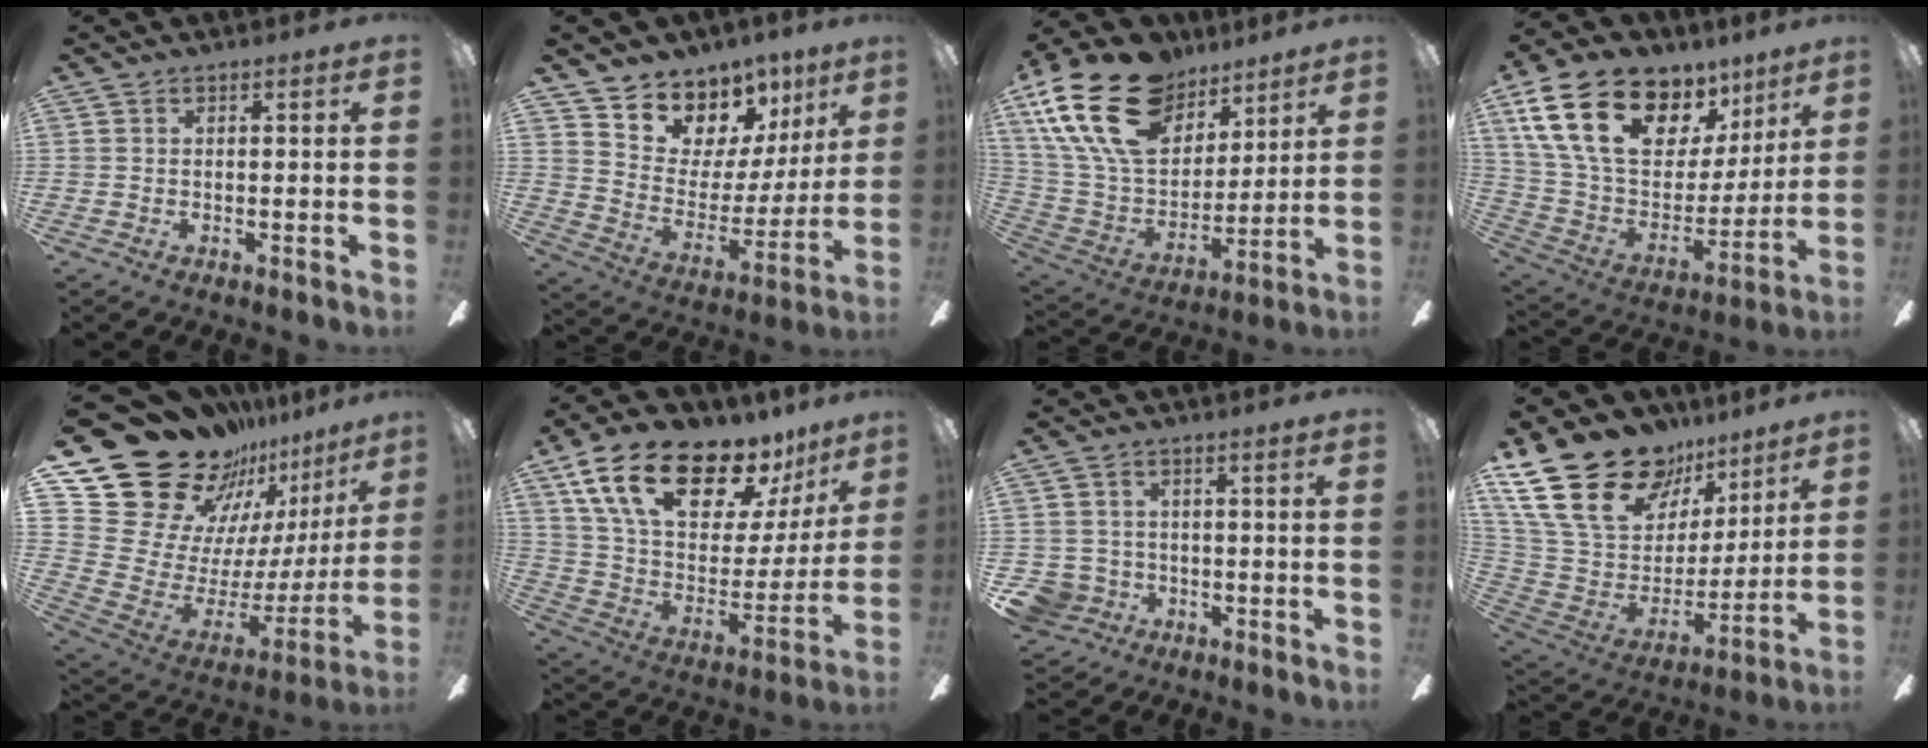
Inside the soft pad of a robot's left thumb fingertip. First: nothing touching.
{"total": 10.9, "force": [8.4, 6.9, 1.4], "torque": [-0.038, -0.079, 0.157]}
{"total": 24.3, "force": [14.1, 14.4, 13.5], "torque": [-0.271, -0.066, 0.255]}
{"total": 24.5, "force": [13.6, 14.7, 14.3], "torque": [-0.260, -0.066, 0.253]}
{"total": 25.9, "force": [20.0, 13.9, 8.7], "torque": [-0.126, -0.168, 0.399]}
{"total": 22.5, "force": [15.5, 10.2, 12.7], "torque": [-0.216, -0.093, 0.272]}
{"total": 5.7, "force": [-1.9, 5.3, 1.0], "torque": [-0.035, 0.012, -0.037]}
{"total": 27.1, "force": [16.3, 16.5, 14.0], "torque": [-0.265, -0.090, 0.323]}